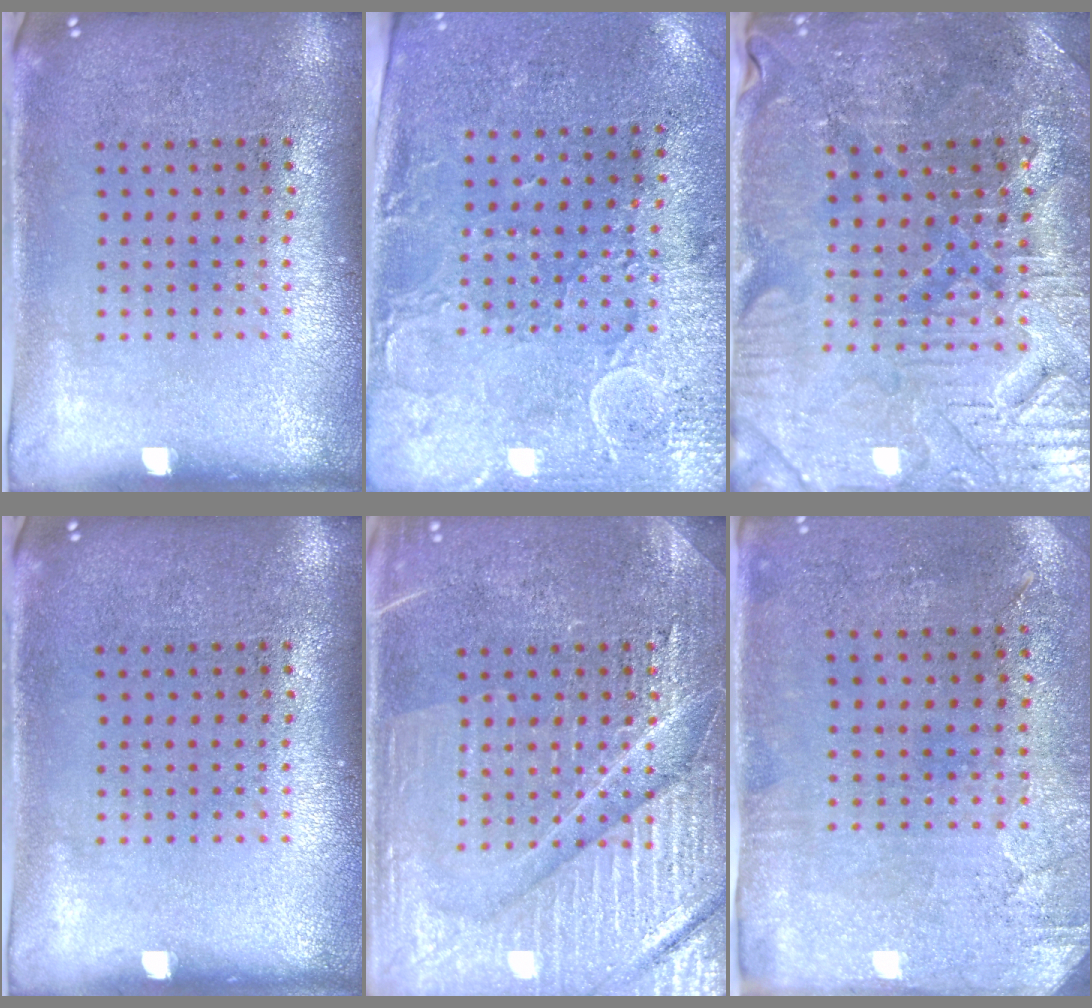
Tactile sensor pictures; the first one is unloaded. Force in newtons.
{"total": 2.9, "press": 2.4, "slide": 1.7}
{"total": 3.5, "press": 3.5, "slide": 0.5}
{"total": 0.0}
{"total": 4.4, "press": 4.3, "slide": 0.6}
{"total": 2.9, "press": 2.4, "slide": 1.7}